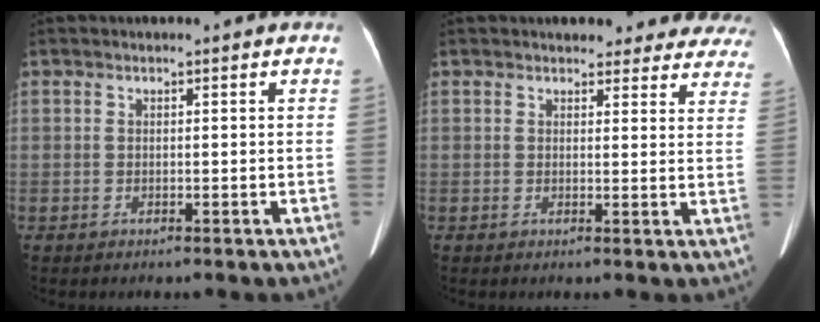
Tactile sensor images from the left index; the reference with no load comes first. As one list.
[{"total": 13.3, "force": [12.2, 4.5, 2.6], "torque": [0.016, -0.015, 0.111]}]